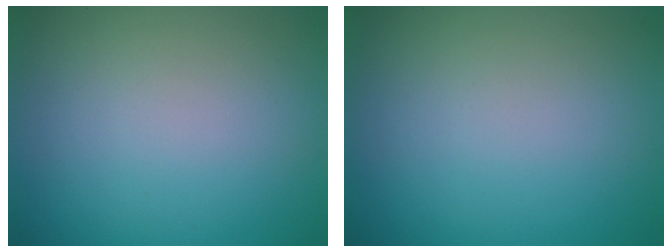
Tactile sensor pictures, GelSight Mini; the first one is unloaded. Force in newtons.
{"total": 0.0}